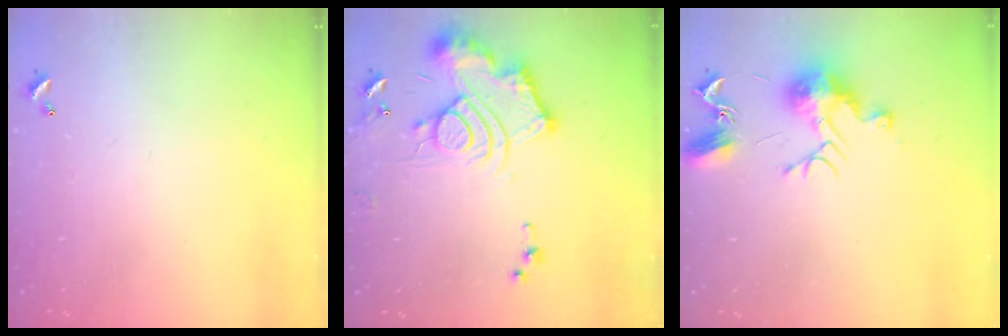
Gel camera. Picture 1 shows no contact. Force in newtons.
{"total": 14.1, "press": 14.1, "slide": 1.3}
{"total": 9.6, "press": 9.6, "slide": 0.4}